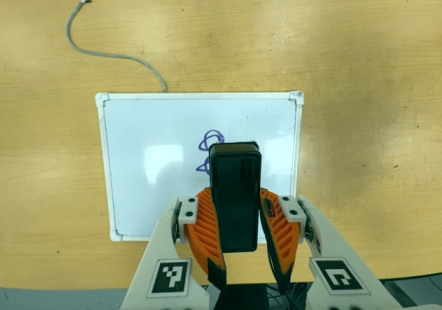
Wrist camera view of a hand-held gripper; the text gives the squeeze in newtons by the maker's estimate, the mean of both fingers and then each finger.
{"total": 7.4, "left": 6.3, "right": 8.5}